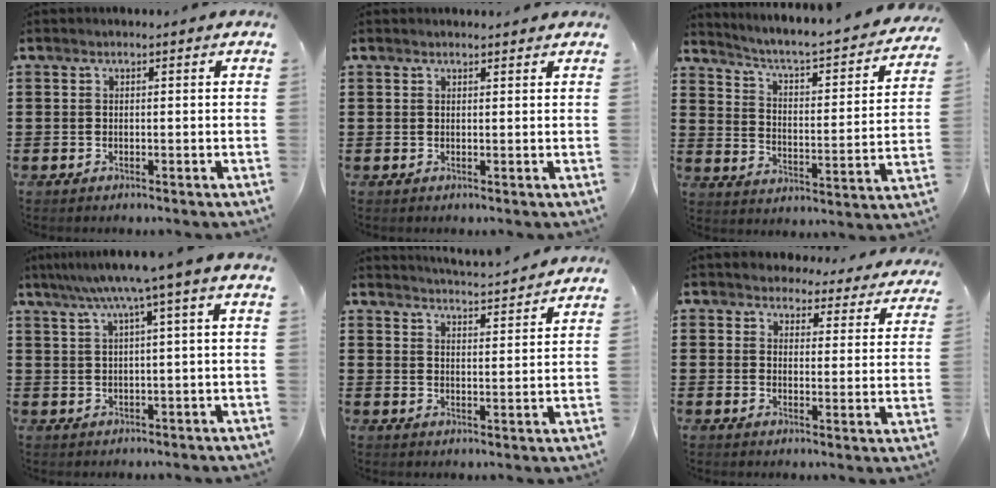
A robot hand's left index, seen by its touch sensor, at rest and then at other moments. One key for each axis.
{"total": 1.0, "fx": 1.0, "fy": 0.1, "fz": 0.2, "tx": -0.006, "ty": 0.000, "tz": 0.019}
{"total": 3.5, "fx": 3.0, "fy": 0.0, "fz": 1.9, "tx": -0.057, "ty": -0.037, "tz": 0.037}
{"total": 5.2, "fx": 2.1, "fy": -0.9, "fz": 4.7, "tx": -0.094, "ty": -0.011, "tz": 0.032}
{"total": 3.9, "fx": 3.8, "fy": -1.0, "fz": 0.2, "tx": -0.019, "ty": -0.031, "tz": 0.064}
{"total": 3.9, "fx": 3.8, "fy": 0.9, "fz": 0.2, "tx": -0.017, "ty": -0.024, "tz": 0.065}